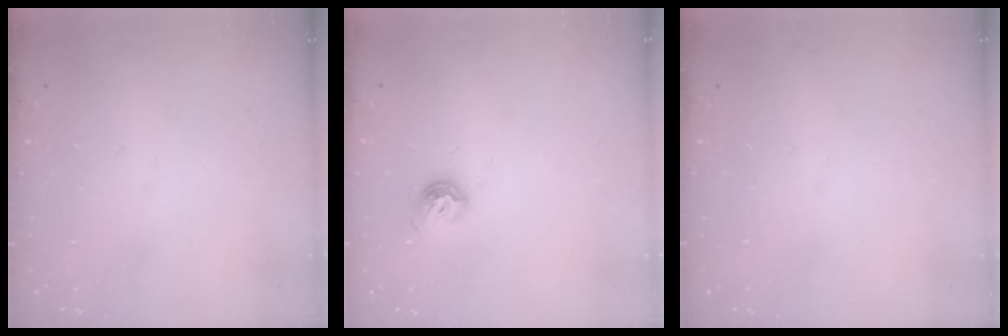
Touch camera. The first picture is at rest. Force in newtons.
{"total": 7.0, "press": 6.9, "slide": 0.7}
{"total": 0.0}